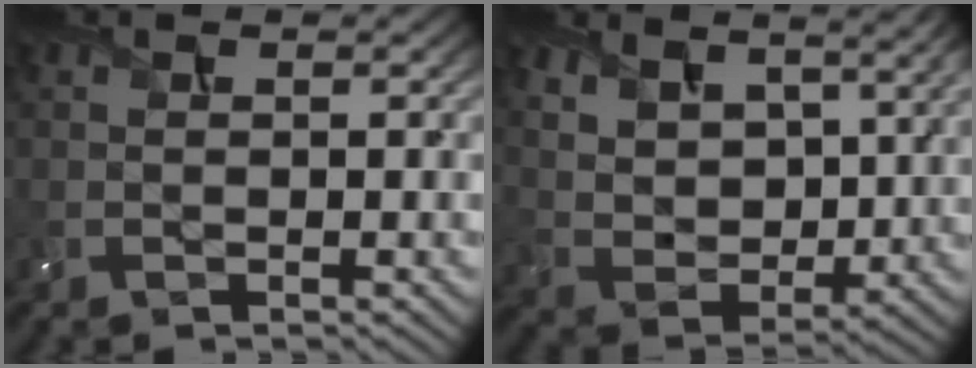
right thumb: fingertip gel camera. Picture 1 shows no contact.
{"total": 9.8, "force": [6.3, 5.2, 5.5], "torque": [-0.148, -0.010, 0.121]}